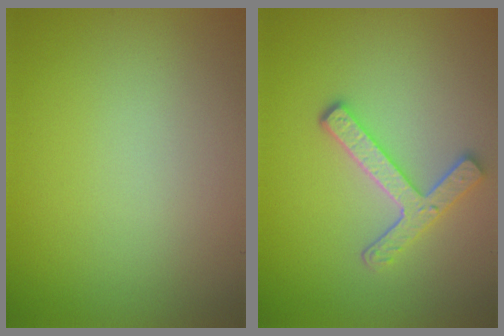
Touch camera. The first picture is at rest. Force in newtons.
{"total": 3.6, "press": 3.0, "slide": 2.0}